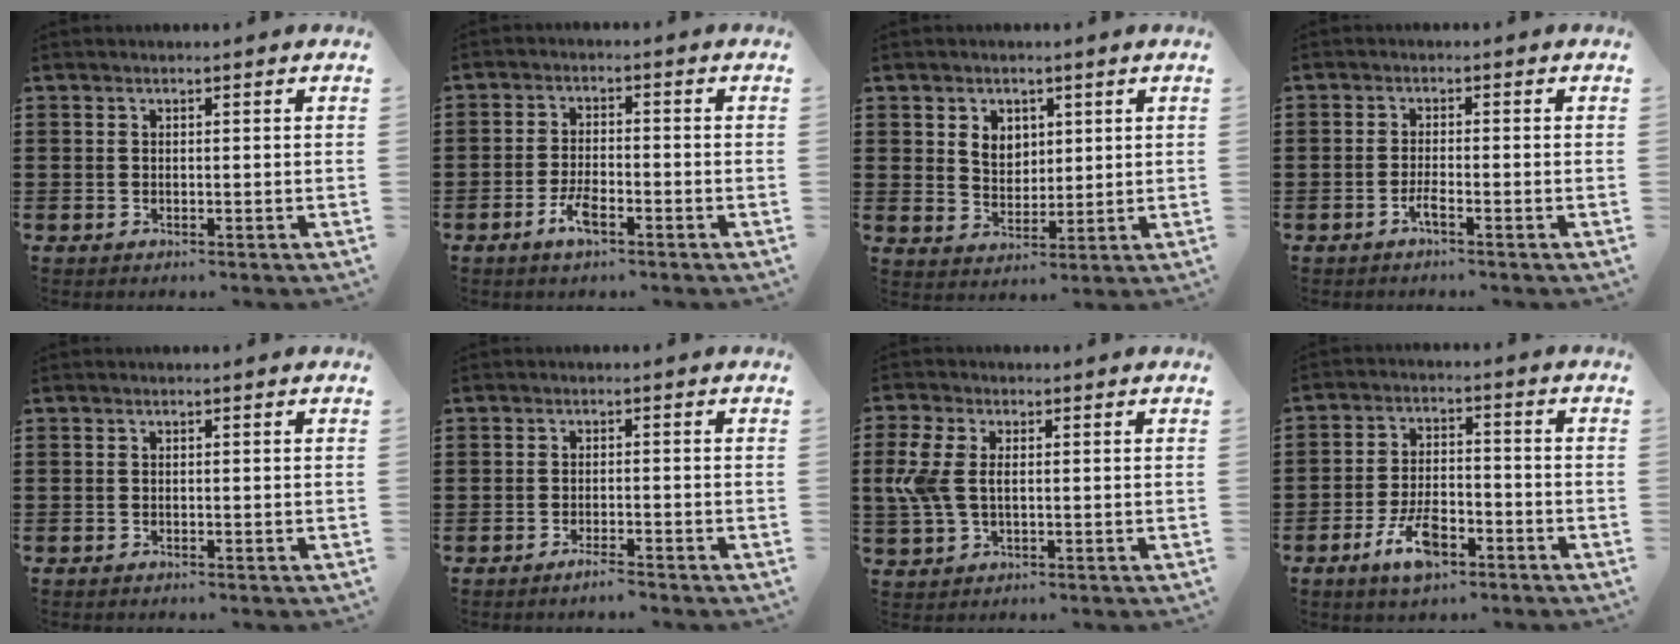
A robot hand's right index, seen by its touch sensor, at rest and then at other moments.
{"total": 4.2, "force": [-2.3, 1.5, 3.2], "torque": [-0.075, -0.001, -0.047]}
{"total": 4.0, "force": [1.8, 3.3, 1.4], "torque": [-0.033, 0.009, 0.031]}
{"total": 1.9, "force": [-1.3, 0.1, 1.5], "torque": [-0.033, -0.006, -0.025]}
{"total": 0.0}
{"total": 1.7, "force": [-1.5, 0.2, 0.7], "torque": [-0.016, -0.001, -0.028]}
{"total": 5.7, "force": [0.5, 3.3, 4.6], "torque": [-0.130, -0.003, -0.002]}
{"total": 7.4, "force": [-4.2, 3.1, 5.3], "torque": [-0.115, 0.004, -0.079]}